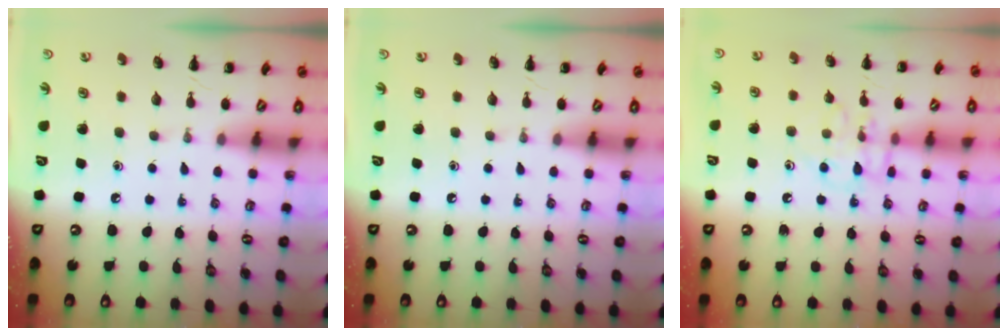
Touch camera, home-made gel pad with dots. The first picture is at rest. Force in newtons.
{"total": 0.0}
{"total": 9.5, "press": 9.5, "slide": 0.4}